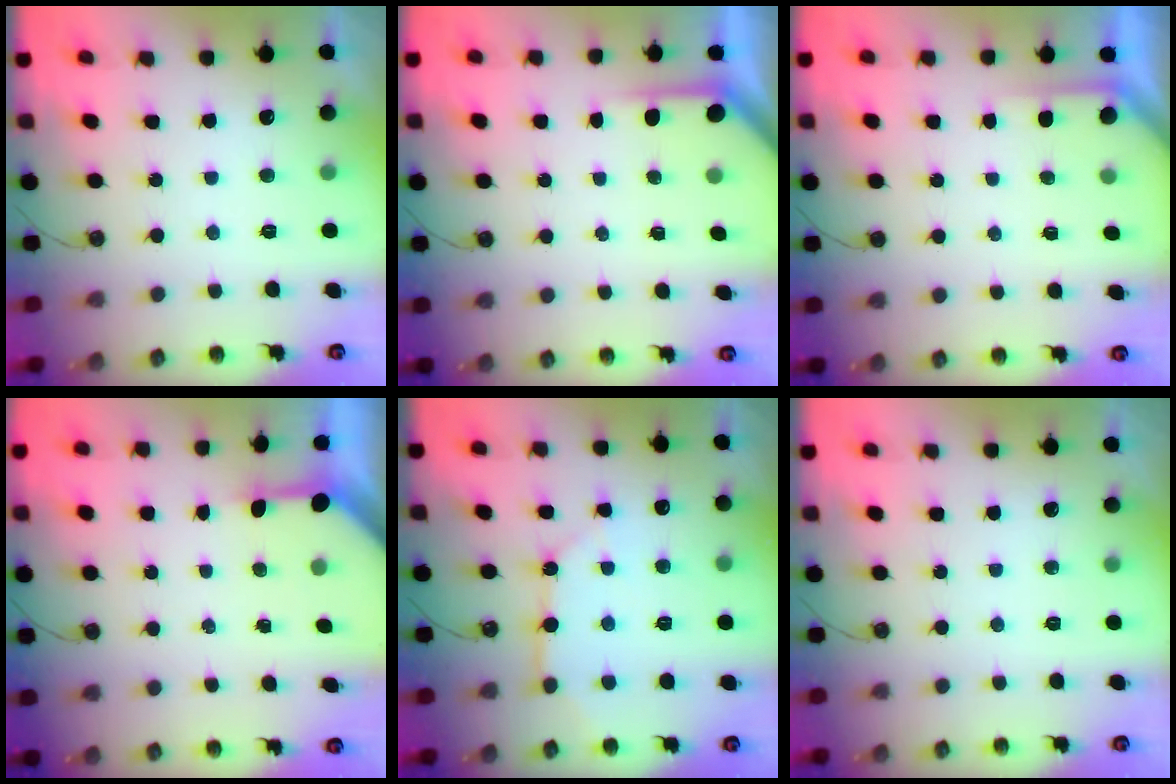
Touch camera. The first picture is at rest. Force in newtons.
{"total": 2.2, "press": 2.2, "slide": 0.3}
{"total": 1.7, "press": 1.7, "slide": 0.3}
{"total": 3.2, "press": 3.2, "slide": 0.3}
{"total": 9.2, "press": 9.1, "slide": 0.9}
{"total": 0.0}